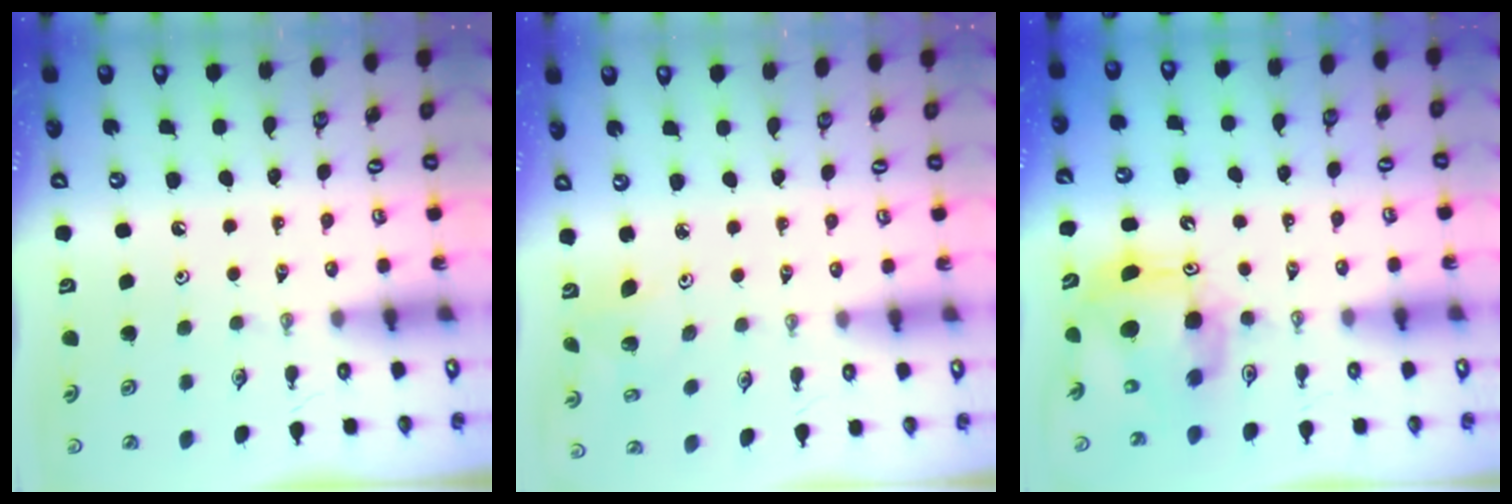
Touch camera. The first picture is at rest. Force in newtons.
{"total": 2.7, "press": 2.7, "slide": 0.1}
{"total": 11.1, "press": 11.0, "slide": 1.2}